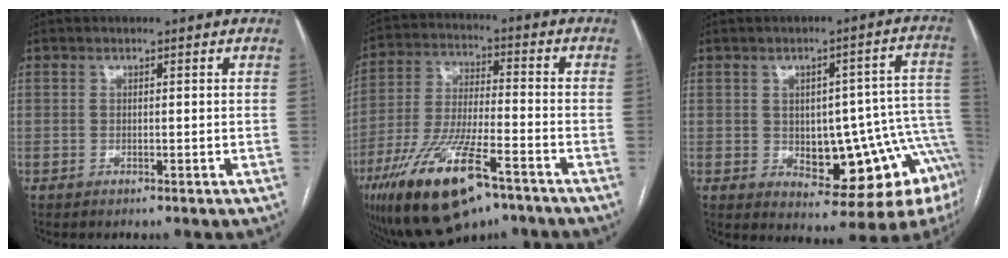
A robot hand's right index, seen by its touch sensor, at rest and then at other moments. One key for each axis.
{"total": 17.4, "fx": -10.3, "fy": 4.4, "fz": 13.3, "tx": -0.274, "ty": -0.026, "tz": -0.180}
{"total": 16.4, "fx": -4.0, "fy": 6.3, "fz": 14.6, "tx": -0.114, "ty": 0.033, "tz": -0.031}